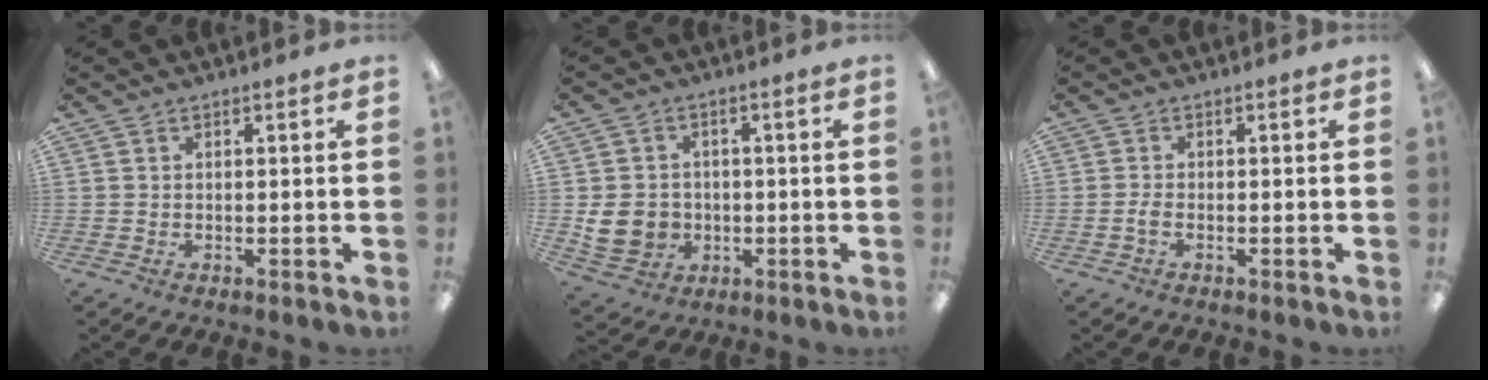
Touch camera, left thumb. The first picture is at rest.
{"total": 7.9, "force": [-1.2, 7.2, 3.0], "torque": [-0.064, 0.014, -0.017]}
{"total": 1.6, "force": [-0.7, 0.8, 1.2], "torque": [-0.030, -0.001, -0.014]}